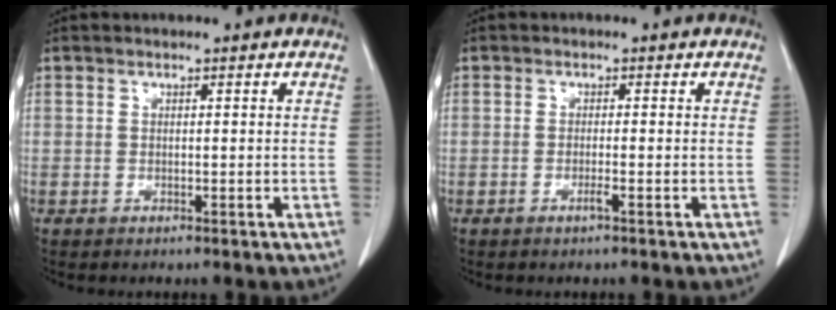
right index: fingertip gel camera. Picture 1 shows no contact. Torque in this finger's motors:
{"motor_torque": [0.13, 0.02, -0.02, 0.02]}